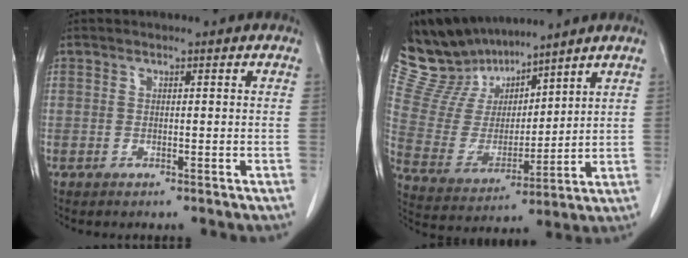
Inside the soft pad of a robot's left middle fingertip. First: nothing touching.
{"total": 13.2, "force": [12.2, 3.9, 3.3], "torque": [-0.085, 0.014, 0.247]}